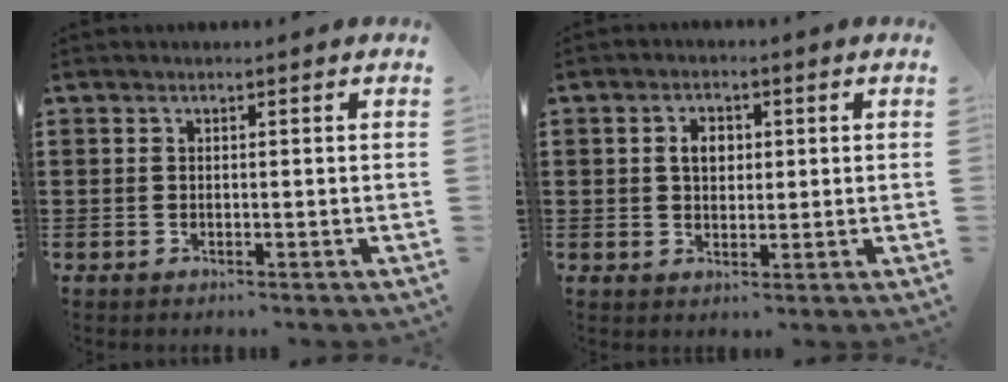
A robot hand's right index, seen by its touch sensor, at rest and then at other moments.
{"total": 3.3, "force": [0.5, 2.3, 2.3], "torque": [-0.051, 0.011, 0.007]}